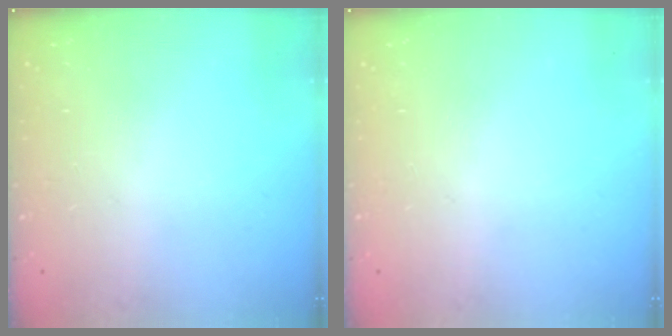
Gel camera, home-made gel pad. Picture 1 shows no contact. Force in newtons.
{"total": 0.0}